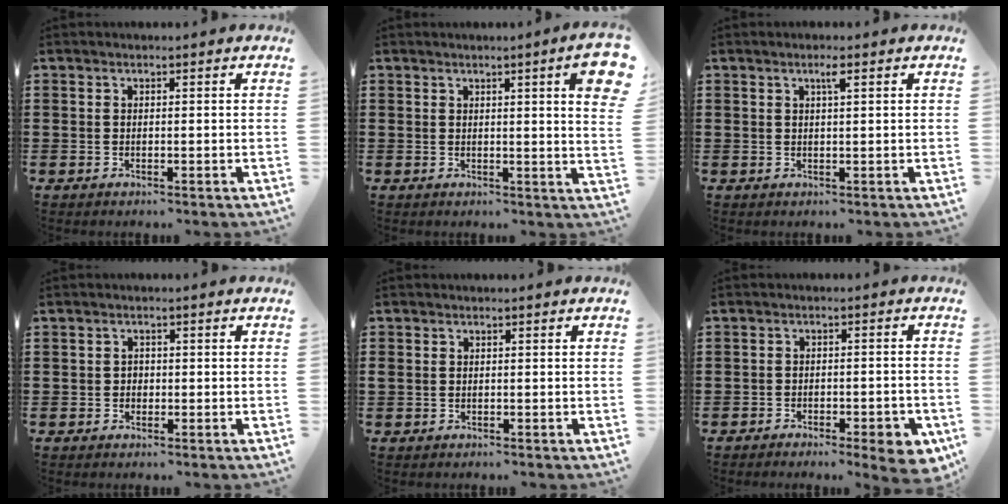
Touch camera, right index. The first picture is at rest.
{"total": 5.5, "force": [2.2, 0.2, 5.0], "torque": [-0.081, -0.006, 0.033]}
{"total": 1.7, "force": [0.8, 0.1, 1.5], "torque": [-0.030, 0.002, 0.013]}
{"total": 1.0, "force": [-0.4, 0.9, 0.4], "torque": [-0.010, 0.002, -0.009]}
{"total": 0.7, "force": [-0.3, 0.6, 0.0], "torque": [-0.002, 0.003, -0.007]}
{"total": 3.6, "force": [-2.9, 1.1, 1.8], "torque": [-0.026, 0.004, -0.054]}